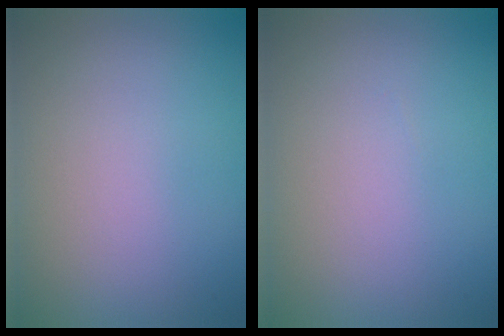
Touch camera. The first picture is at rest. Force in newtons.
{"total": 0.0}